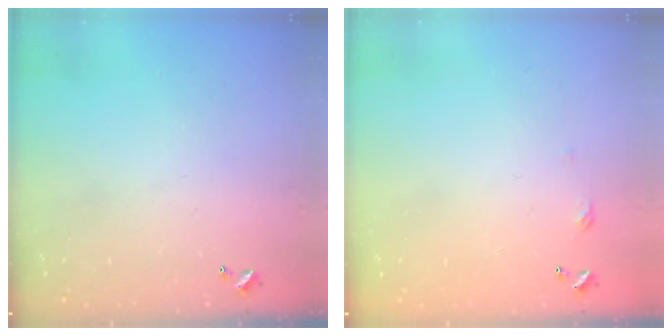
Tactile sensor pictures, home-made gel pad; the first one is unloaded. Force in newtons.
{"total": 2.7, "press": 2.6, "slide": 0.4}